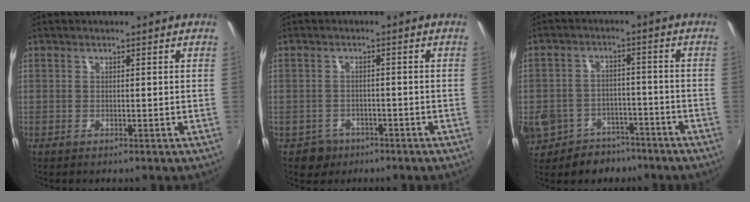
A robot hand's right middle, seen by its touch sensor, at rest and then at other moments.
{"total": 3.9, "force": [-2.3, 3.2, 0.4], "torque": [-0.022, 0.004, -0.033]}
{"total": 16.8, "force": [-9.2, 12.4, 6.7], "torque": [-0.188, 0.007, -0.123]}